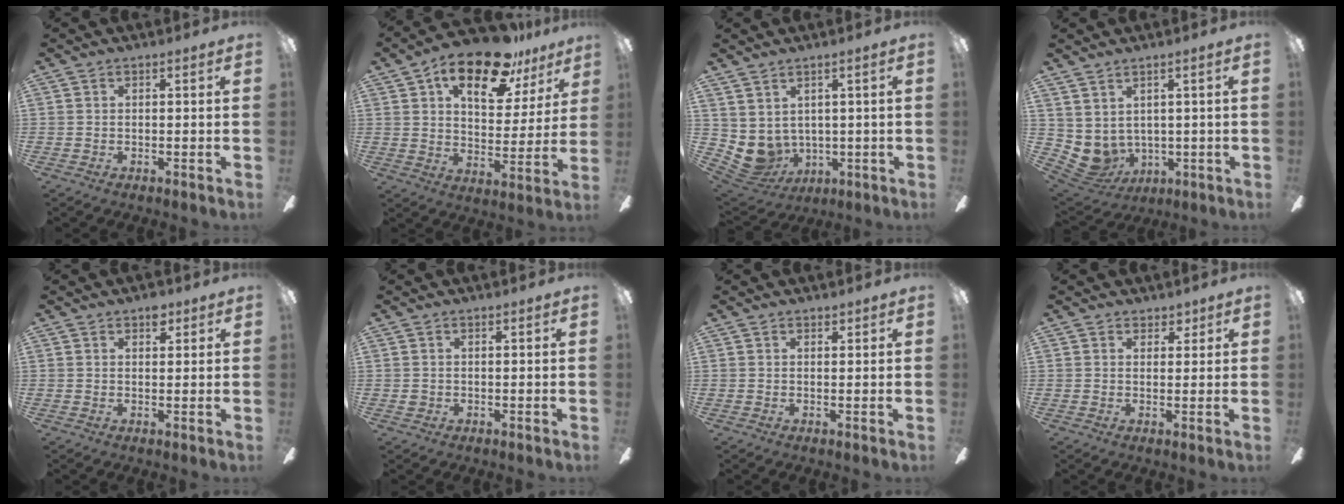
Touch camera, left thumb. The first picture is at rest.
{"total": 19.1, "force": [12.0, 8.7, 12.0], "torque": [-0.181, -0.059, 0.201]}
{"total": 5.2, "force": [2.0, 4.6, 1.5], "torque": [-0.067, -0.024, 0.045]}
{"total": 4.6, "force": [1.8, 3.9, 1.7], "torque": [-0.074, -0.026, 0.036]}
{"total": 3.3, "force": [2.1, 1.8, 1.7], "torque": [-0.006, -0.009, 0.032]}
{"total": 0.7, "force": [0.3, 0.6, 0.1], "torque": [-0.004, 0.004, 0.005]}
{"total": 1.0, "force": [0.9, 0.3, 0.0], "torque": [0.005, -0.003, 0.017]}
{"total": 2.6, "force": [1.9, 1.8, 0.4], "torque": [0.001, -0.003, 0.033]}